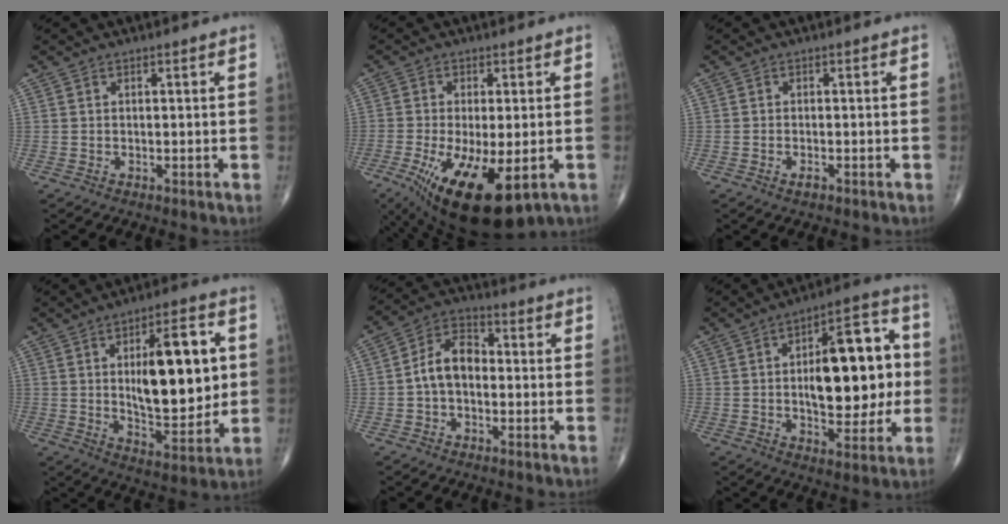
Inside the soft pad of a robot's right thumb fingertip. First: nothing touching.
{"total": 16.2, "force": [-6.2, 6.1, 13.7], "torque": [-0.254, -0.025, -0.086]}
{"total": 1.1, "force": [-0.7, 0.4, 0.7], "torque": [-0.013, 0.001, -0.013]}
{"total": 18.1, "force": [2.6, 7.5, 16.3], "torque": [-0.204, -0.017, 0.044]}
{"total": 7.7, "force": [-0.8, 5.1, 5.8], "torque": [-0.089, 0.028, -0.027]}
{"total": 19.2, "force": [0.9, 9.0, 16.9], "torque": [-0.201, 0.019, 0.014]}